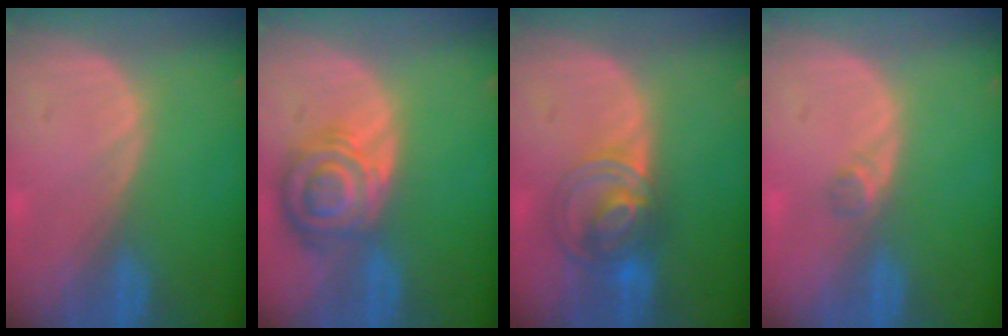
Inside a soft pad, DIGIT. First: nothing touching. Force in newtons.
{"total": 8.2, "press": 7.2, "slide": 3.9}
{"total": 7.3, "press": 6.3, "slide": 3.7}
{"total": 1.3, "press": 1.1, "slide": 0.7}